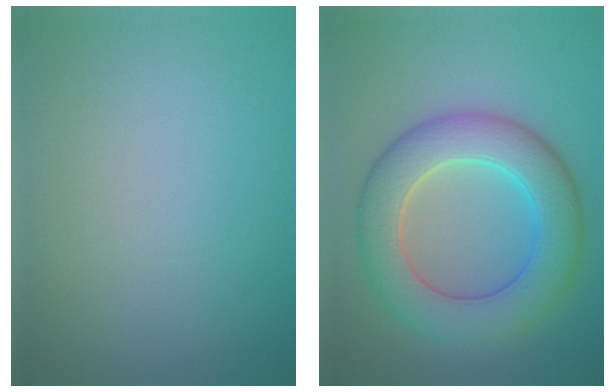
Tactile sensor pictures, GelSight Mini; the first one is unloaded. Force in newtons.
{"total": 7.8, "press": 7.8, "slide": 0.2}